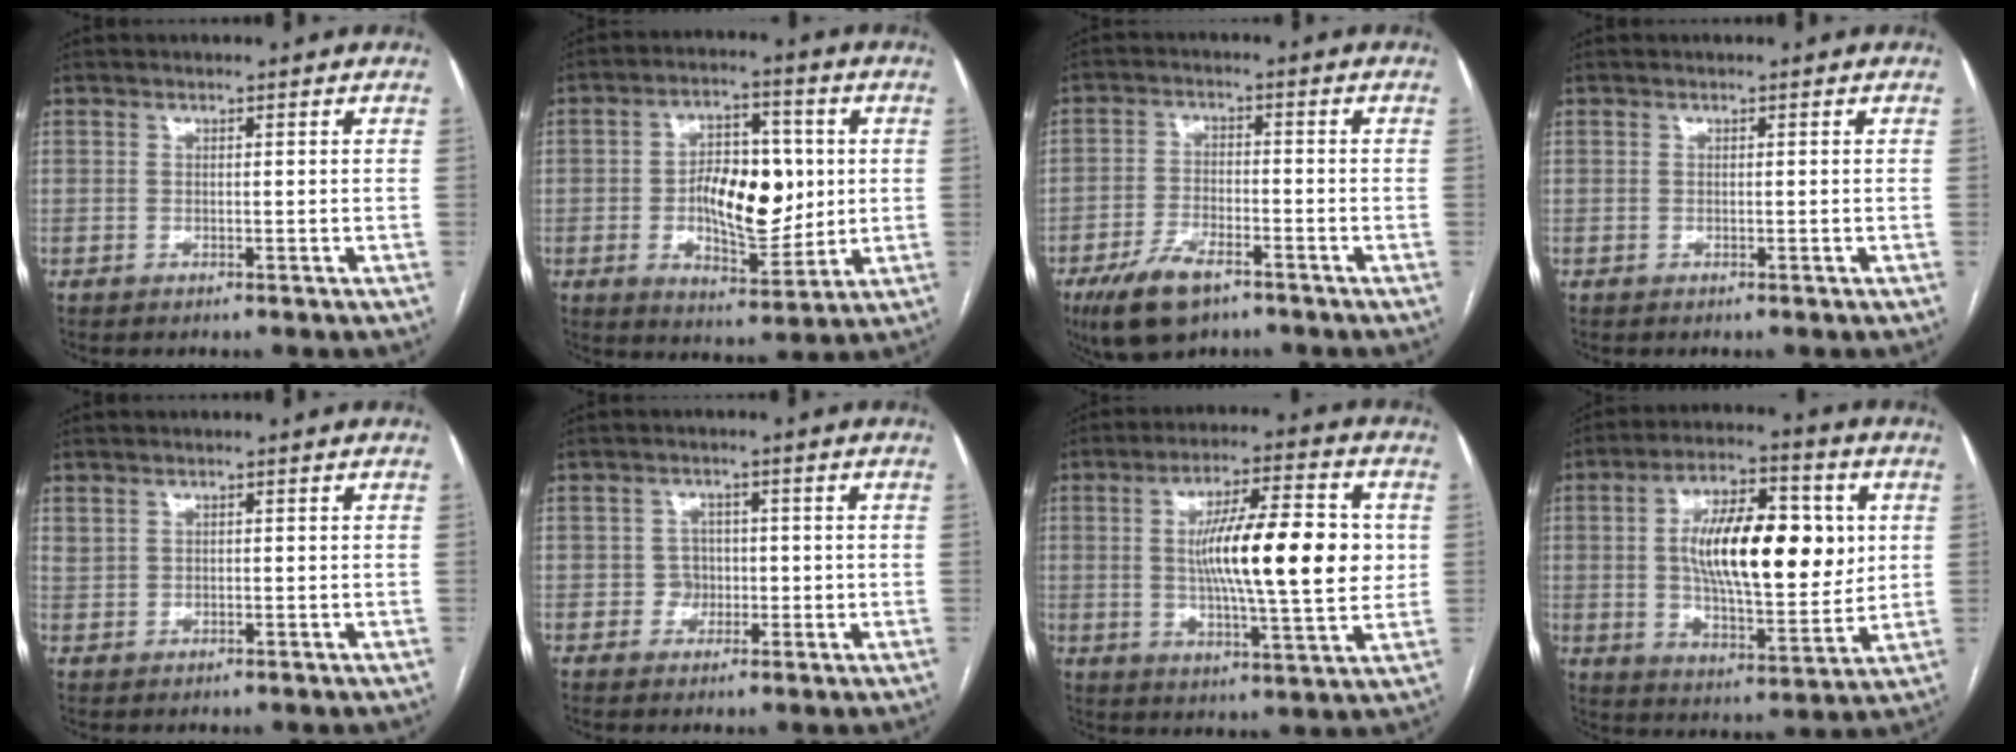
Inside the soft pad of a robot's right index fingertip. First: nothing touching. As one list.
[{"total": 12.3, "force": [0.2, 5.6, 10.9], "torque": [-0.182, 0.011, 0.011]}, {"total": 8.3, "force": [-5.3, 3.2, 5.5], "torque": [-0.118, -0.013, -0.092]}, {"total": 0.0}, {"total": 1.1, "force": [0.8, 0.5, 0.3], "torque": [-0.007, 0.007, 0.019]}, {"total": 2.9, "force": [-0.3, 2.8, 0.5], "torque": [0.001, 0.010, -0.003]}, {"total": 16.6, "force": [1.6, 2.8, 16.3], "torque": [-0.267, 0.009, 0.022]}, {"total": 18.3, "force": [2.9, 6.6, 16.8], "torque": [-0.280, 0.014, 0.047]}]